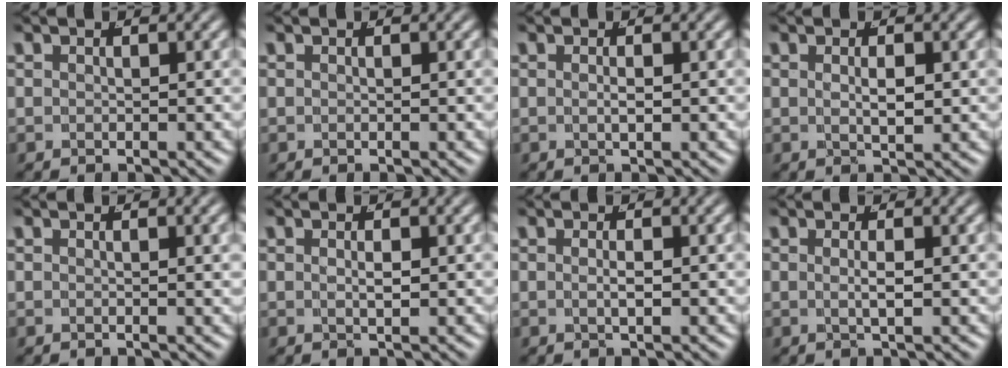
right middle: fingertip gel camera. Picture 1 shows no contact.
{"total": 0.0}
{"total": 0.7, "force": [-0.1, -0.3, 0.7], "torque": [-0.014, -0.008, 0.003]}
{"total": 1.6, "force": [0.3, 0.0, 1.5], "torque": [-0.023, -0.011, 0.013]}
{"total": 0.6, "force": [0.3, -0.2, 0.4], "torque": [-0.005, 0.002, 0.003]}
{"total": 0.9, "force": [0.1, -0.3, 0.9], "torque": [-0.016, -0.010, 0.010]}
{"total": 0.9, "force": [-0.2, -0.2, 0.8], "torque": [-0.017, -0.006, 0.000]}
{"total": 1.2, "force": [0.0, -0.5, 1.1], "torque": [-0.022, -0.008, 0.003]}